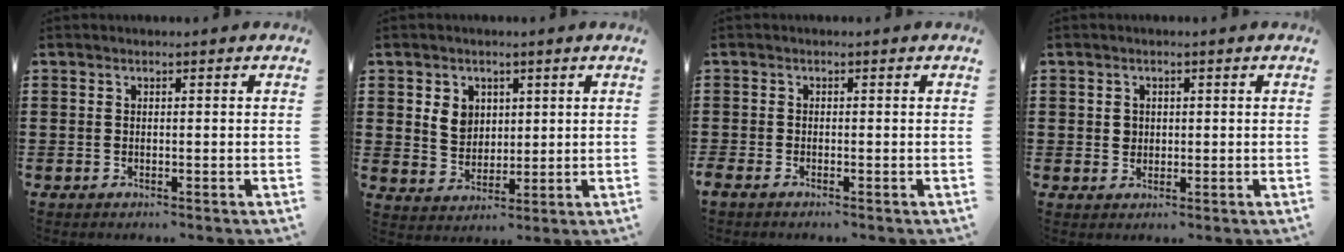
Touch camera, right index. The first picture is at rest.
{"total": 4.4, "force": [1.6, 3.7, 1.7], "torque": [-0.040, 0.008, 0.027]}
{"total": 1.2, "force": [-1.2, 0.0, 0.0], "torque": [-0.001, 0.000, -0.023]}
{"total": 1.5, "force": [0.3, 1.3, 0.6], "torque": [-0.014, 0.007, 0.005]}